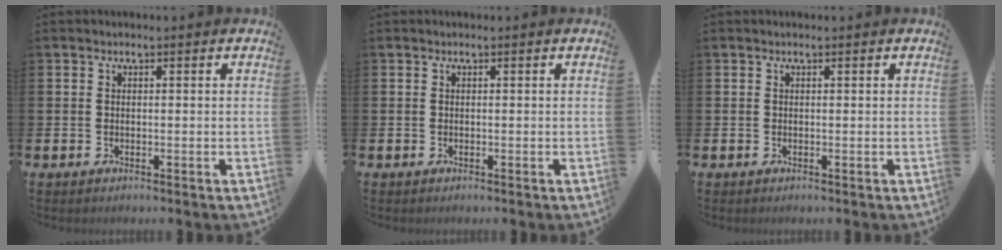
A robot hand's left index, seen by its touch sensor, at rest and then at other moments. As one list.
[{"total": 0.0}, {"total": 0.0}]